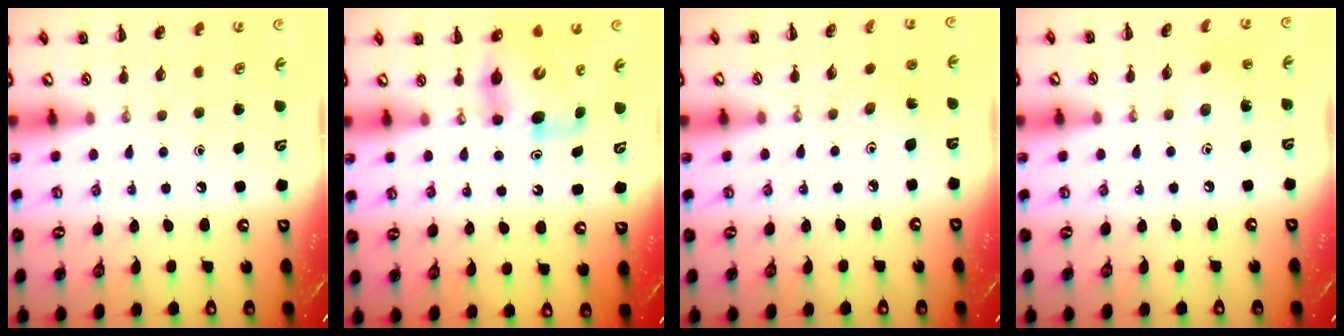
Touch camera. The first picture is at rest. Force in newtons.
{"total": 6.1, "press": 5.9, "slide": 1.2}
{"total": 3.7, "press": 3.5, "slide": 1.1}
{"total": 2.0, "press": 1.9, "slide": 0.5}